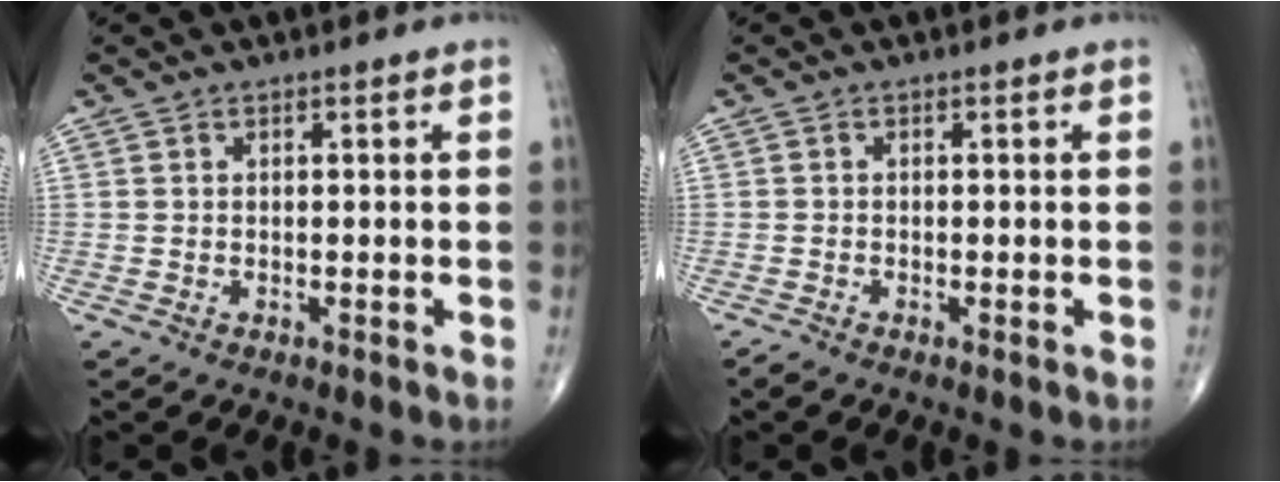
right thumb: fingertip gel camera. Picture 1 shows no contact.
{"total": 1.0, "force": [-0.7, 0.3, 0.7], "torque": [-0.020, -0.004, -0.017]}